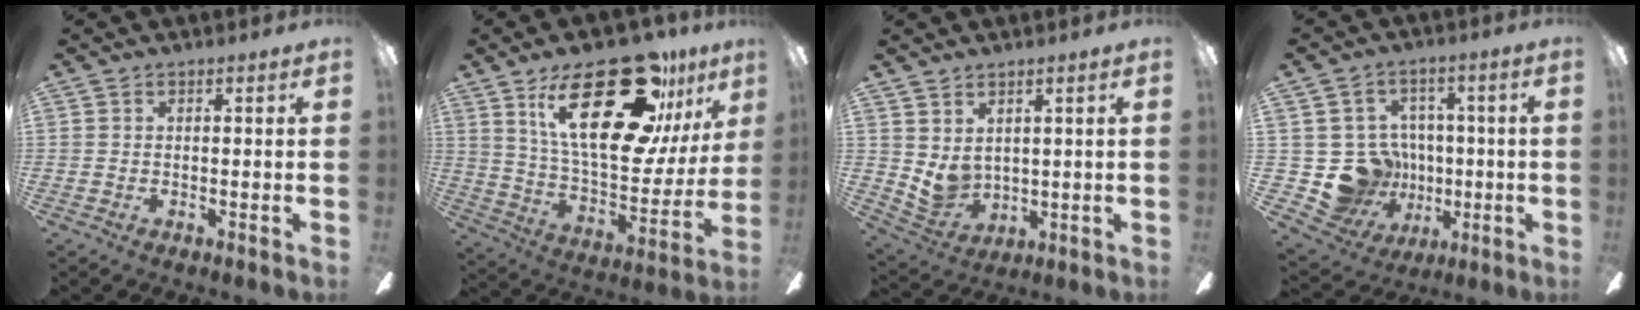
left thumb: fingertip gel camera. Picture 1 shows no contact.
{"total": 31.7, "force": [17.8, 12.5, 23.0], "torque": [-0.372, -0.098, 0.297]}
{"total": 5.6, "force": [3.1, 4.0, 2.2], "torque": [-0.062, -0.023, 0.063]}
{"total": 13.8, "force": [-2.1, 13.1, 3.6], "torque": [-0.102, 0.011, -0.010]}